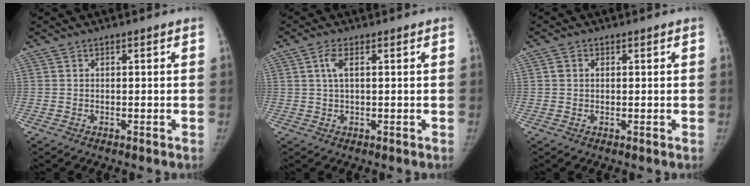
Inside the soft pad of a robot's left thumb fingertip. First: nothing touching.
{"total": 2.8, "force": [0.7, 1.0, 2.5], "torque": [-0.058, 0.008, 0.016]}
{"total": 1.5, "force": [0.2, 1.1, 0.9], "torque": [-0.014, 0.007, 0.003]}